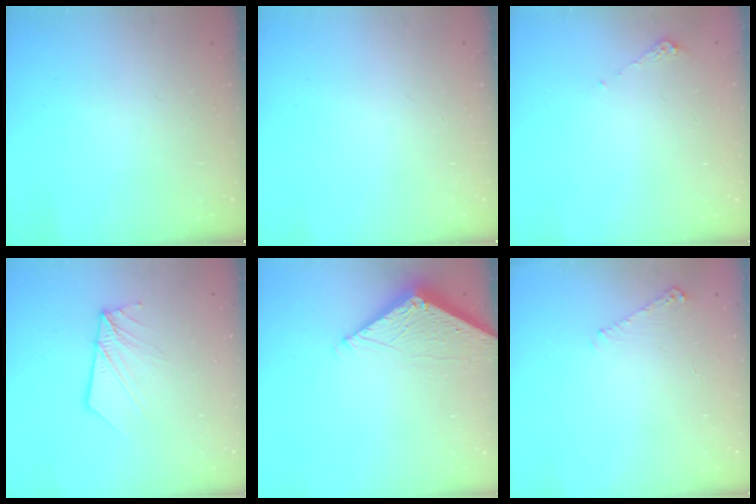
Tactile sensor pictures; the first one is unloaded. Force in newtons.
{"total": 0.0}
{"total": 4.3, "press": 4.2, "slide": 0.5}
{"total": 9.3, "press": 9.2, "slide": 1.3}
{"total": 6.6, "press": 6.6, "slide": 0.1}
{"total": 4.7, "press": 4.7, "slide": 0.7}